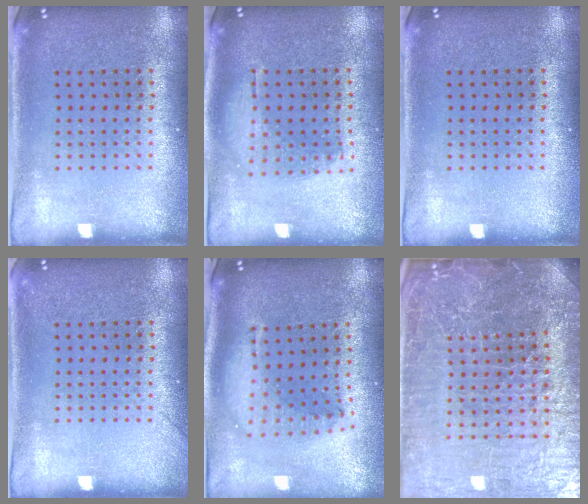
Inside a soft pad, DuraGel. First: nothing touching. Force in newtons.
{"total": 1.2, "press": 1.1, "slide": 0.4}
{"total": 0.0}
{"total": 0.8, "press": 0.8, "slide": 0.1}
{"total": 1.6, "press": 1.4, "slide": 0.7}
{"total": 6.1, "press": 5.6, "slide": 2.5}